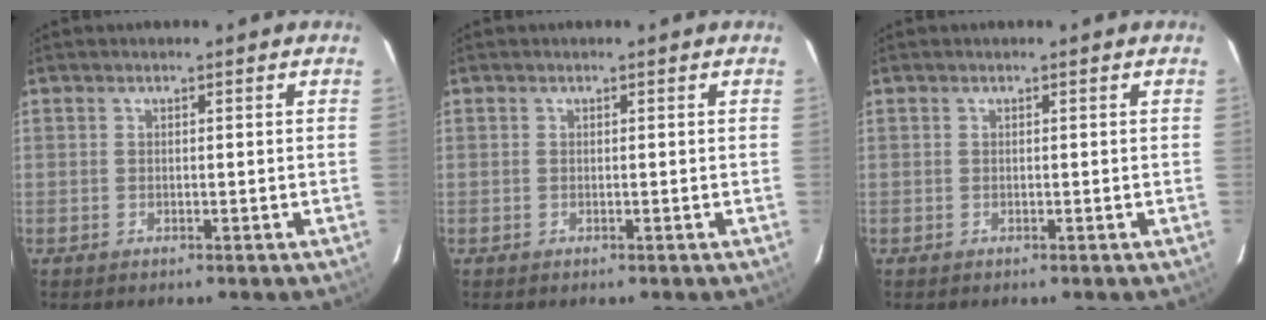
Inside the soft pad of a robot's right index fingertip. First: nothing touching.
{"total": 0.0}
{"total": 0.0}